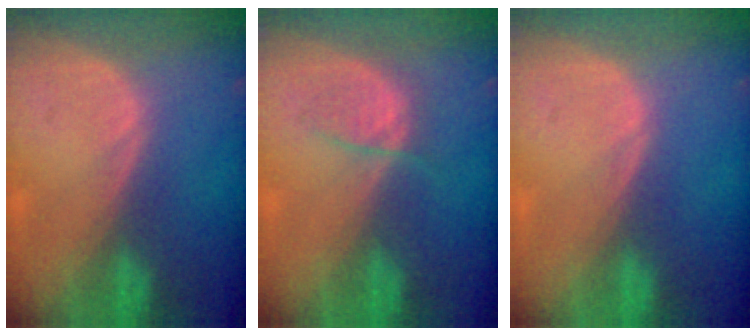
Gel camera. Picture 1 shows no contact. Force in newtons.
{"total": 2.6, "press": 2.5, "slide": 0.5}
{"total": 0.0}